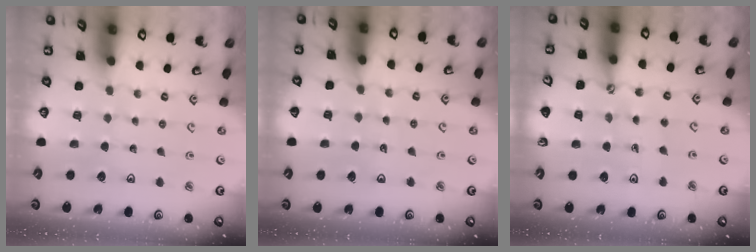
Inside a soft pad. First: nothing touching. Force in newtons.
{"total": 1.9, "press": 1.9, "slide": 0.2}
{"total": 2.5, "press": 2.2, "slide": 1.3}